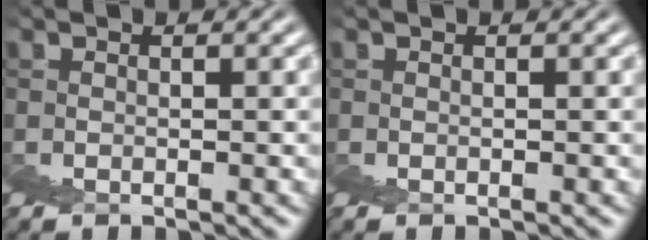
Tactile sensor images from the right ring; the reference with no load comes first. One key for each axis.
{"total": 0.0}